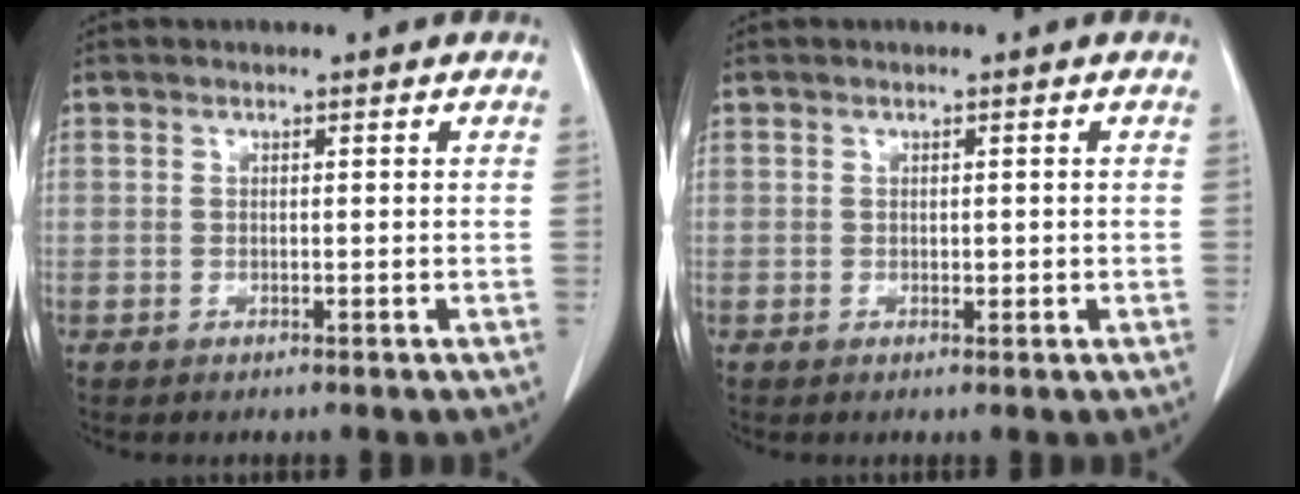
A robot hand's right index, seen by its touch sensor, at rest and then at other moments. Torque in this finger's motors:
{"motor_torque": [-0.18, 0.28, -0.04, -0.01]}